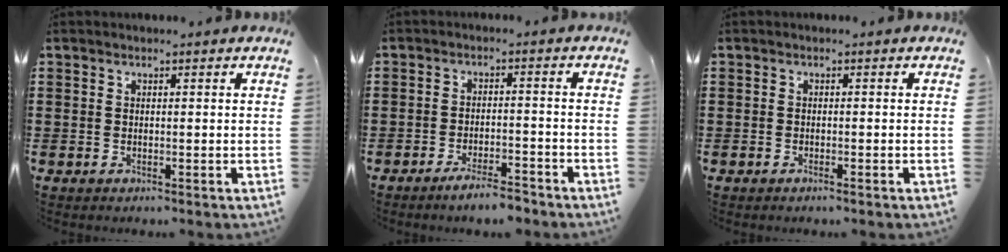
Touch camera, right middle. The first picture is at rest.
{"total": 4.3, "force": [-3.8, 0.2, 2.0], "torque": [-0.041, -0.003, -0.073]}
{"total": 0.6, "force": [-0.5, 0.1, 0.4], "torque": [-0.009, -0.002, -0.008]}